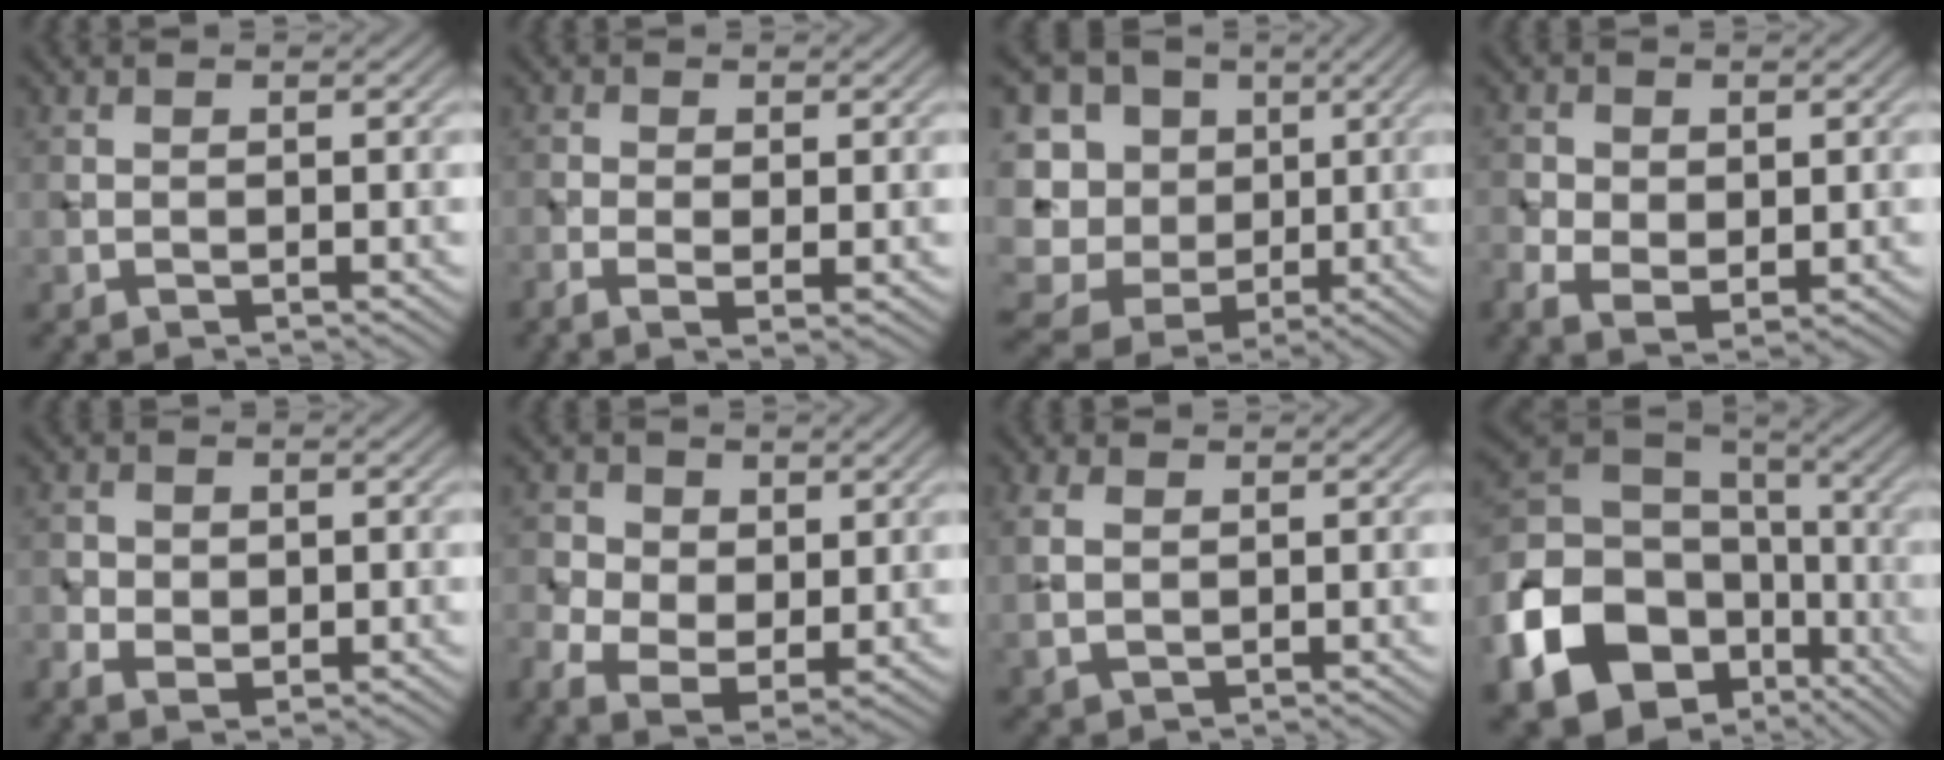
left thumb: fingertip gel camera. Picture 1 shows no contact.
{"total": 2.5, "force": [-0.7, 0.8, 2.3], "torque": [-0.053, -0.006, -0.012]}
{"total": 17.1, "force": [1.1, 15.2, 7.8], "torque": [-0.263, 0.024, 0.032]}
{"total": 4.8, "force": [-0.4, 3.6, 3.2], "torque": [-0.071, -0.009, -0.003]}
{"total": 4.3, "force": [-1.2, 3.3, 2.6], "torque": [-0.038, -0.008, -0.018]}
{"total": 7.0, "force": [0.2, 5.3, 4.5], "torque": [-0.117, -0.009, 0.003]}
{"total": 3.5, "force": [0.8, 2.3, 2.4], "torque": [-0.069, 0.002, 0.017]}
{"total": 20.2, "force": [-8.4, 15.1, 10.6], "torque": [-0.295, -0.043, -0.141]}